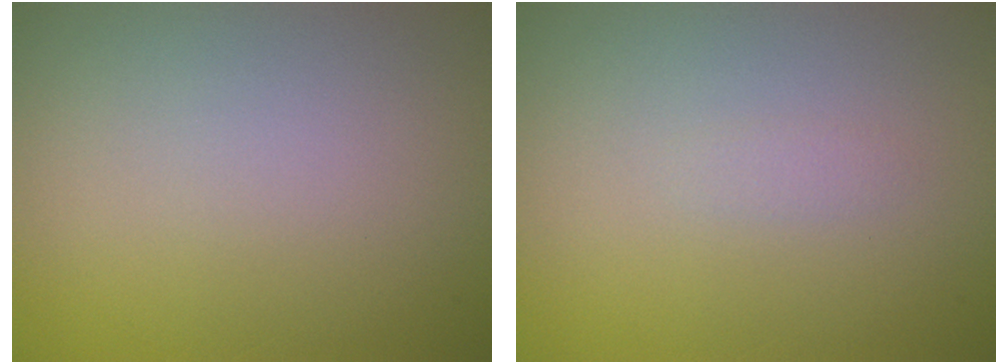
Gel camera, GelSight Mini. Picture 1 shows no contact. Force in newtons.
{"total": 0.5, "press": 0.5, "slide": 0.0}